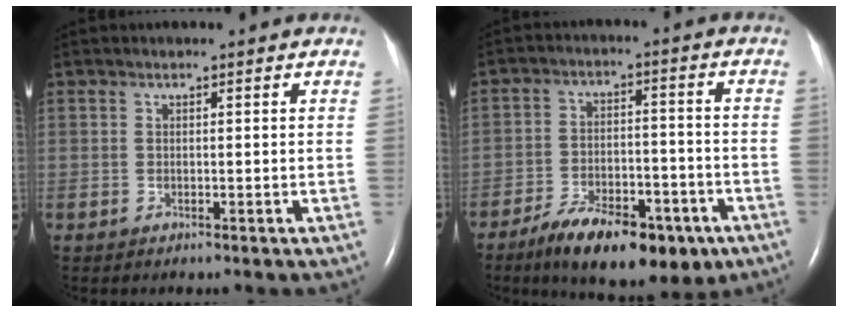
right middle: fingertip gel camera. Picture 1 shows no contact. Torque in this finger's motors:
{"motor_torque": [1.07, -1.06, 0.43, 0.13]}